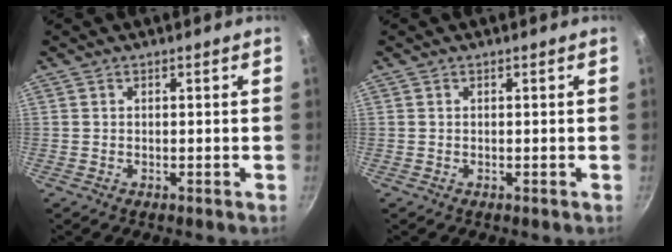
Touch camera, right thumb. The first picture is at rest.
{"total": 0.0}